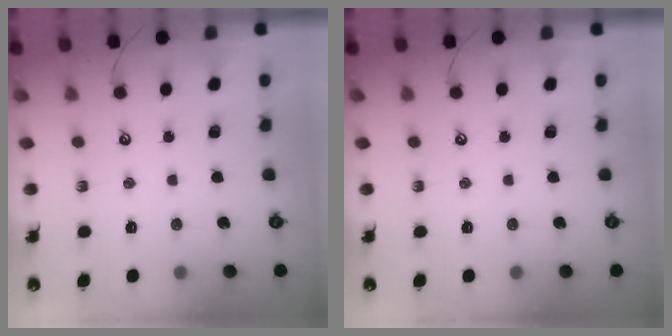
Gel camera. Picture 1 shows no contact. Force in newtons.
{"total": 0.0}